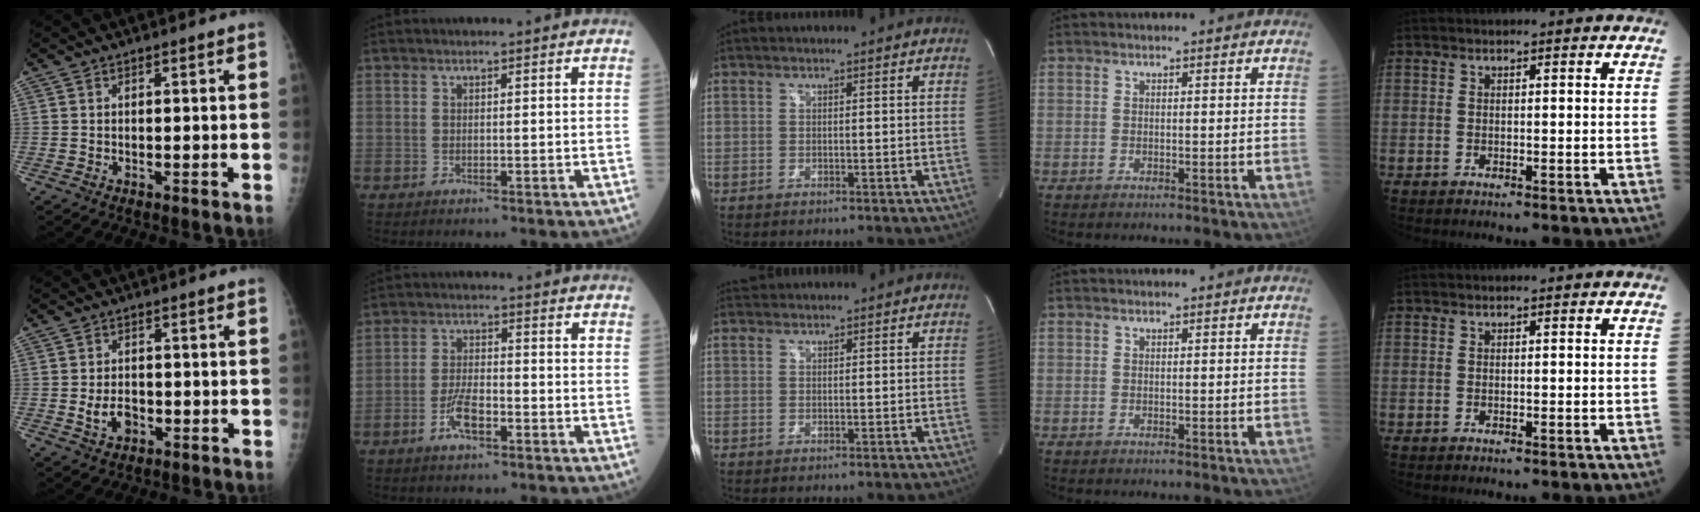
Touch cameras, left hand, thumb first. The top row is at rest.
{"thumb": {"total": 4.0, "force": [-1.0, 2.8, 2.6], "torque": [-0.040, 0.003, -0.013]}, "index": {"total": 5.0, "force": [-2.7, 1.6, 3.9], "torque": [-0.082, 0.000, -0.051]}, "middle": {"total": 1.3, "force": [1.3, 0.2, -0.2], "torque": [-0.007, 0.011, 0.028]}}